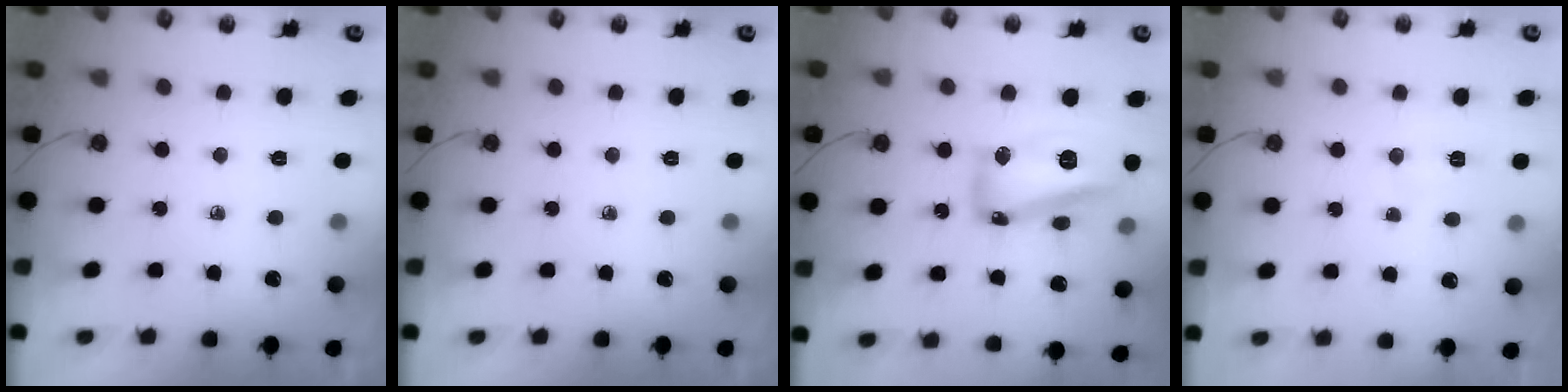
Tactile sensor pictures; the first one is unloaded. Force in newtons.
{"total": 0.0}
{"total": 23.5, "press": 20.6, "slide": 11.3}
{"total": 4.2, "press": 4.2, "slide": 0.4}